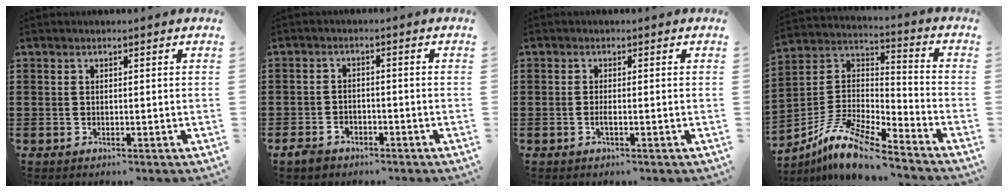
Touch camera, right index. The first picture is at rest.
{"total": 2.3, "force": [-1.9, 1.2, 0.6], "torque": [-0.021, 0.003, -0.043]}
{"total": 1.2, "force": [-0.5, 0.1, 1.1], "torque": [-0.028, -0.005, -0.012]}
{"total": 11.1, "force": [-9.1, 2.3, 5.9], "torque": [-0.137, 0.013, -0.187]}